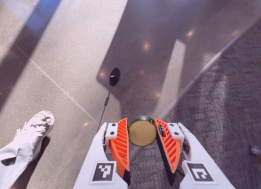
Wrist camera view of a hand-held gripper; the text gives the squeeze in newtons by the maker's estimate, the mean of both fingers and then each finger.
{"total": 8.4, "left": 8.0, "right": 8.8}